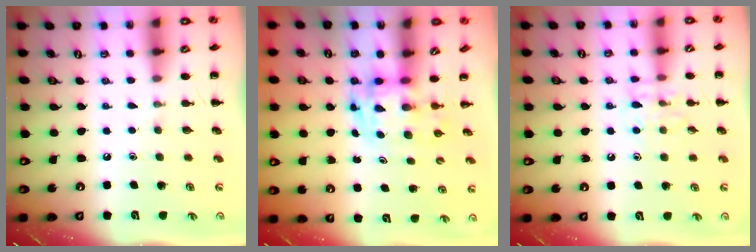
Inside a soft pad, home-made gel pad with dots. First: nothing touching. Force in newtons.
{"total": 3.6, "press": 3.5, "slide": 0.6}
{"total": 8.4, "press": 8.3, "slide": 0.7}